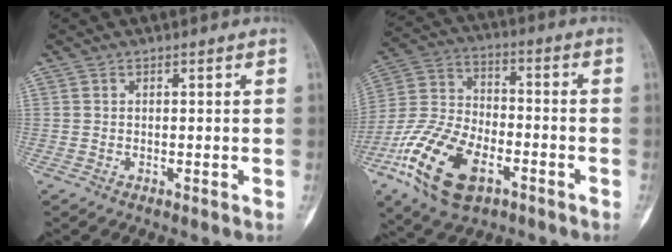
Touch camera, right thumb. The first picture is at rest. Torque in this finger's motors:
{"motor_torque": [0.35, 0.18, 1.87, -0.87, 0.14]}